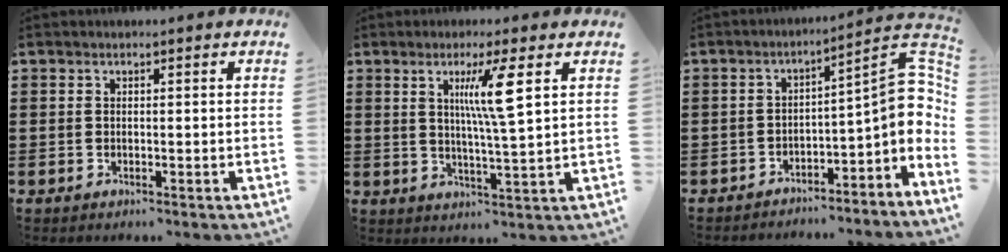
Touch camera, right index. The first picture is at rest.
{"total": 7.2, "force": [2.7, 0.2, 6.7], "torque": [-0.130, -0.003, 0.037]}
{"total": 7.1, "force": [-2.6, 2.4, 6.2], "torque": [-0.080, -0.004, -0.055]}